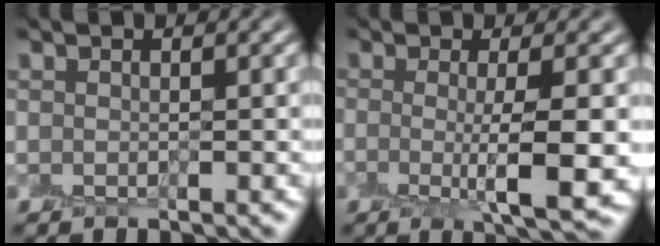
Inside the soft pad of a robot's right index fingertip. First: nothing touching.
{"total": 4.8, "force": [-0.8, 0.9, 4.6], "torque": [-0.073, -0.008, -0.014]}